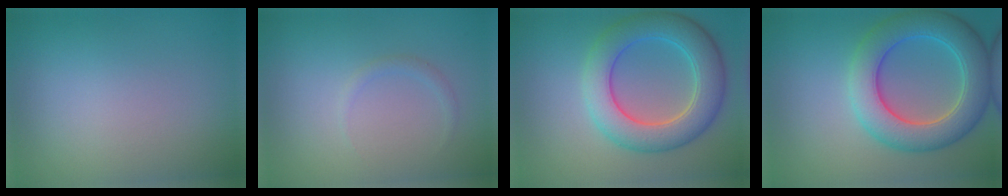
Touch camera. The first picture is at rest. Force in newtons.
{"total": 0.7, "press": 0.7, "slide": 0.1}
{"total": 7.0, "press": 7.0, "slide": 0.3}
{"total": 7.3, "press": 7.3, "slide": 0.2}